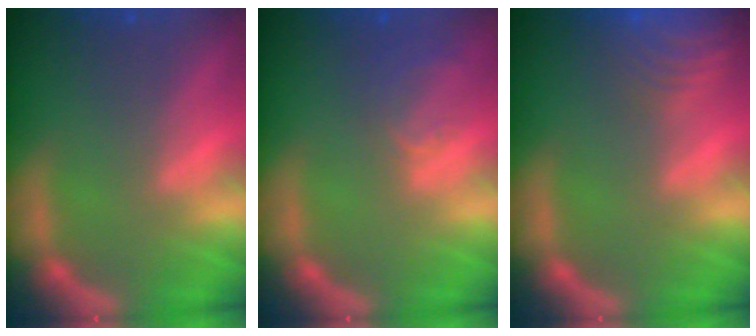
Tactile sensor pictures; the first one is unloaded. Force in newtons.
{"total": 2.5}
{"total": 9.5}